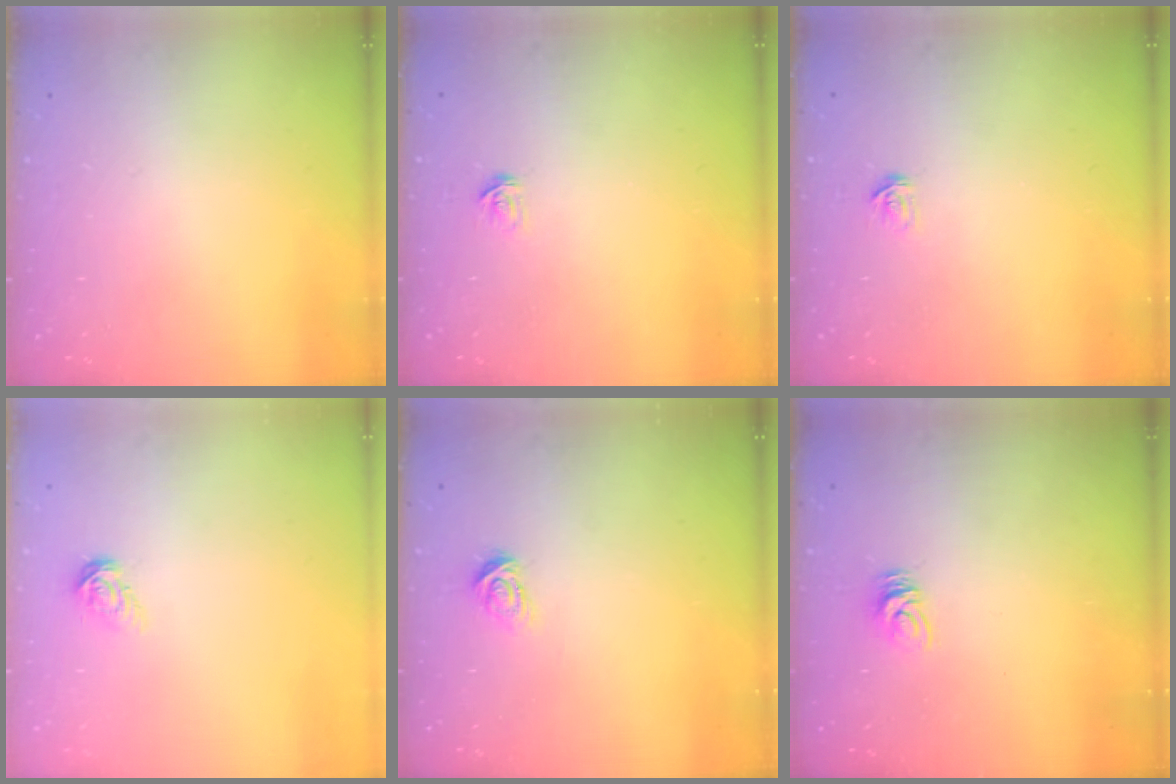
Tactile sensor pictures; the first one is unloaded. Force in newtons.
{"total": 2.1, "press": 2.1, "slide": 0.2}
{"total": 2.1, "press": 2.1, "slide": 0.2}
{"total": 5.1, "press": 5.1, "slide": 0.3}
{"total": 3.3, "press": 3.3, "slide": 0.4}
{"total": 5.0, "press": 5.0, "slide": 0.3}